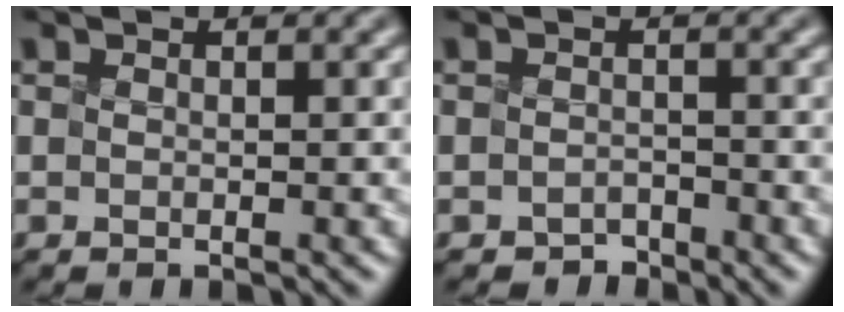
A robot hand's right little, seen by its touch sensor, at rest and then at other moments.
{"total": 1.3, "force": [-1.1, 0.6, 0.1], "torque": [0.001, 0.006, -0.021]}